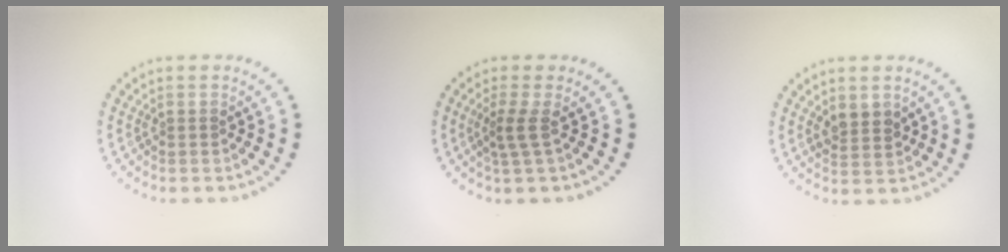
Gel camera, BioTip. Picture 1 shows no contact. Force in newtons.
{"total": 1.8, "press": 1.2, "slide": 1.4}
{"total": 1.9, "press": 1.8, "slide": 0.6}